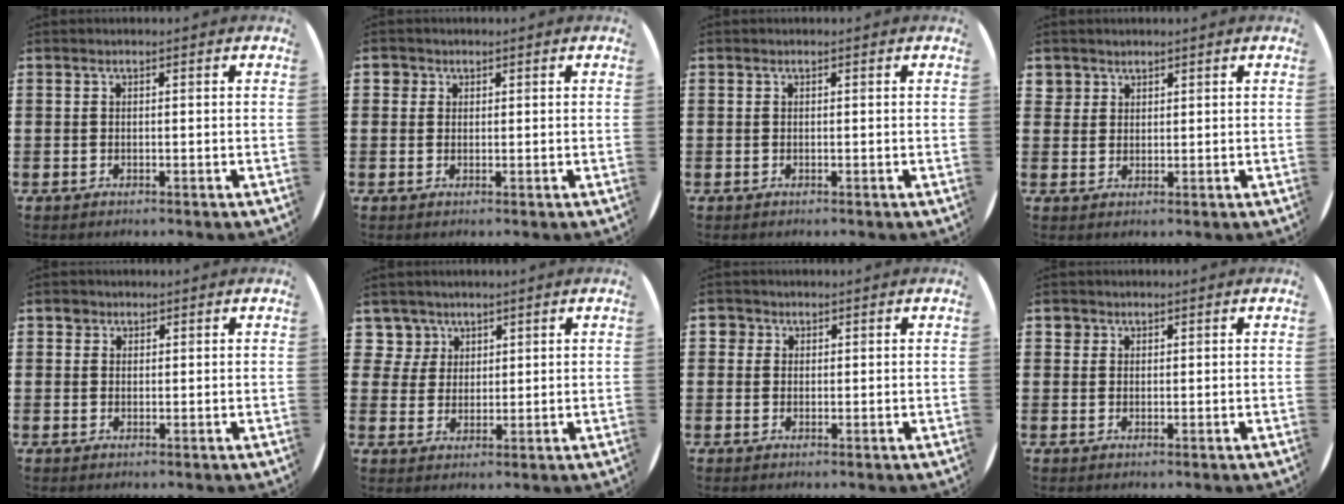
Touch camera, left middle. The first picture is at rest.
{"total": 1.3, "force": [0.9, 0.9, 0.0], "torque": [0.007, 0.001, 0.016]}
{"total": 0.0}
{"total": 2.1, "force": [1.6, 1.3, 0.1], "torque": [0.003, 0.001, 0.031]}
{"total": 1.5, "force": [1.1, 1.0, 0.1], "torque": [0.013, -0.002, 0.018]}
{"total": 4.1, "force": [2.5, 3.3, 0.2], "torque": [-0.014, 0.009, 0.046]}
{"total": 1.6, "force": [1.0, 1.2, 0.1], "torque": [0.004, 0.004, 0.017]}
{"total": 1.3, "force": [1.0, 0.9, -0.1], "torque": [0.008, -0.001, 0.019]}